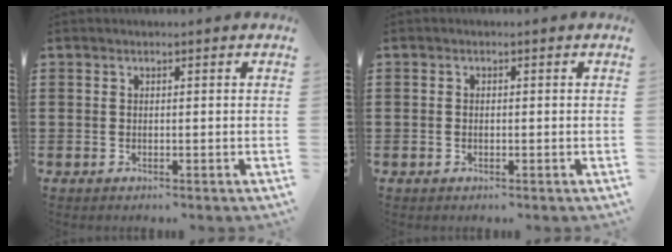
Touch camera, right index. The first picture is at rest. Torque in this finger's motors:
{"motor_torque": [-0.76, 1.38, -0.01, 0.00]}